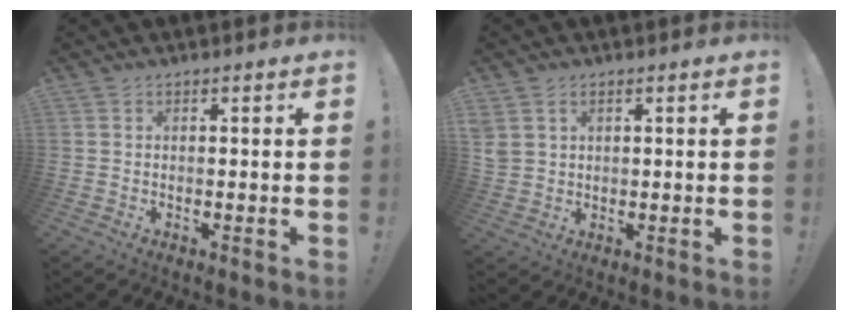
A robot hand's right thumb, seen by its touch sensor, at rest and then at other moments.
{"total": 3.6, "force": [1.7, 2.7, 1.6], "torque": [-0.041, -0.004, 0.034]}